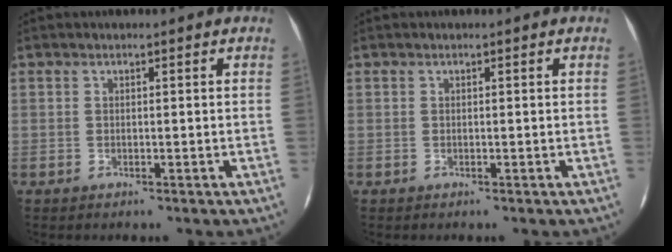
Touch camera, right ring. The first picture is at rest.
{"total": 0.0}